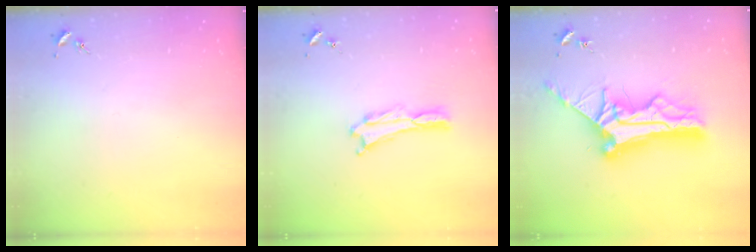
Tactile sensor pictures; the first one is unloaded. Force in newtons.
{"total": 0.0}
{"total": 12.0, "press": 12.0, "slide": 1.2}